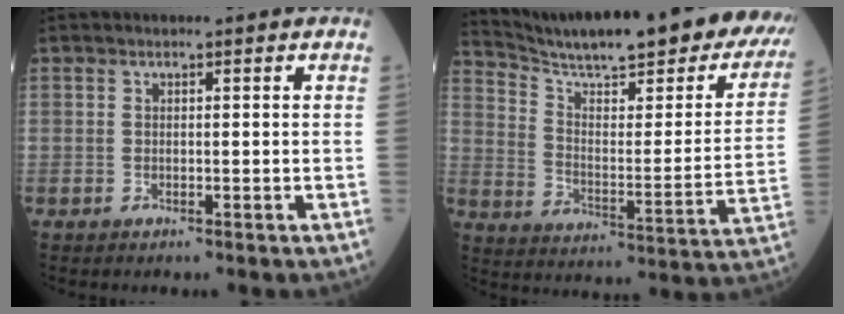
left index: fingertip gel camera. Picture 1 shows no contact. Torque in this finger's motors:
{"motor_torque": [0.03, -1.02, 0.28, 0.13]}